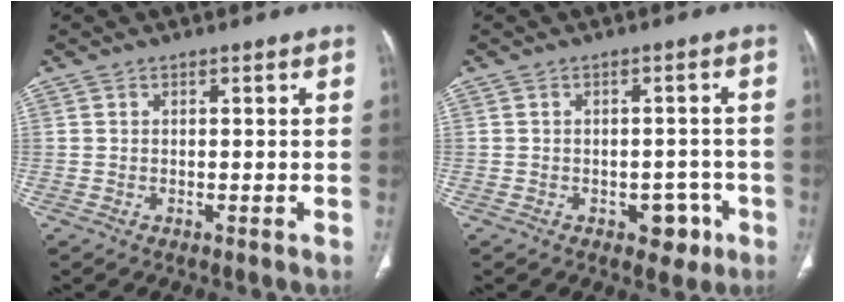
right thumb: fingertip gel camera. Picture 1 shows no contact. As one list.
[{"total": 4.5, "force": [-2.2, 3.1, 2.4], "torque": [-0.006, 0.016, -0.024]}]